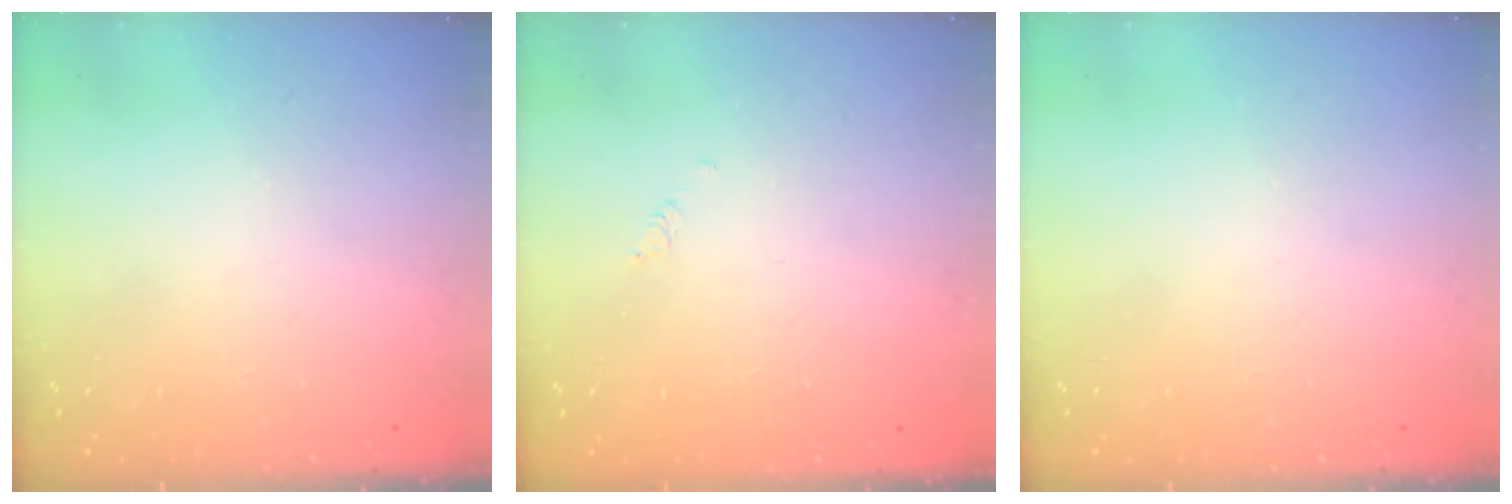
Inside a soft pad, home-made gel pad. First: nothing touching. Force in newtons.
{"total": 2.8, "press": 2.7, "slide": 0.3}
{"total": 0.0}